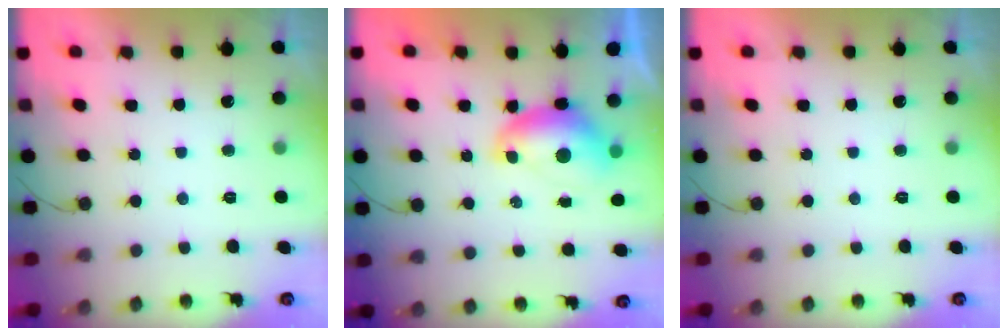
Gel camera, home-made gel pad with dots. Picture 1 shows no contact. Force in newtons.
{"total": 7.5, "press": 7.5, "slide": 0.9}
{"total": 0.0}